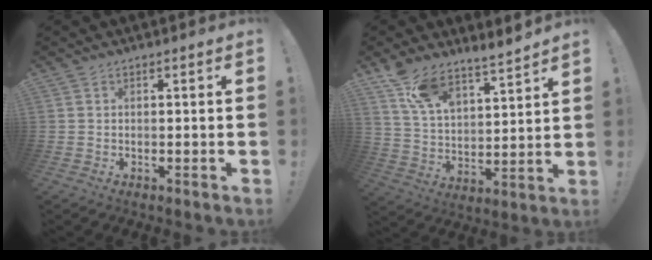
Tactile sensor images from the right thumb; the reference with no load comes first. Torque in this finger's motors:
{"motor_torque": [1.26, 1.35, 0.27, 0.27, 0.06]}